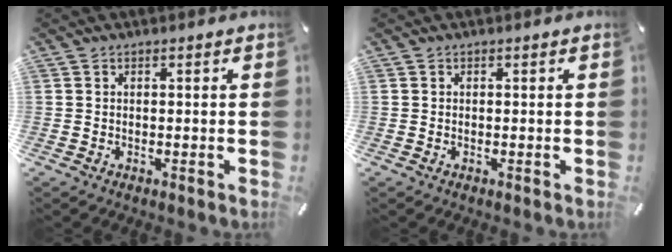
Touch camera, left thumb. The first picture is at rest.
{"total": 0.0}